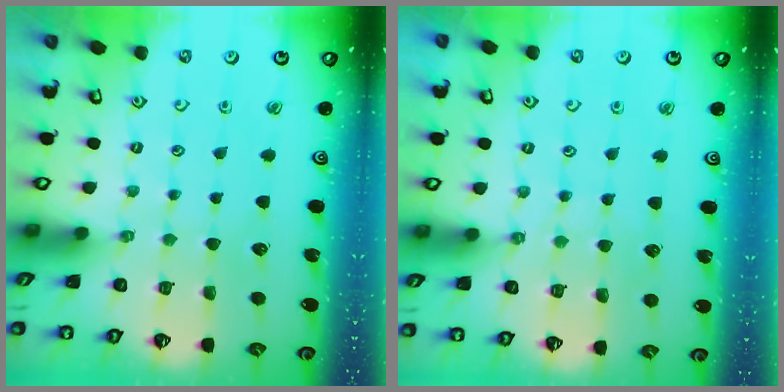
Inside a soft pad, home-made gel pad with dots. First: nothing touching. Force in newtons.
{"total": 4.7, "press": 4.6, "slide": 0.6}